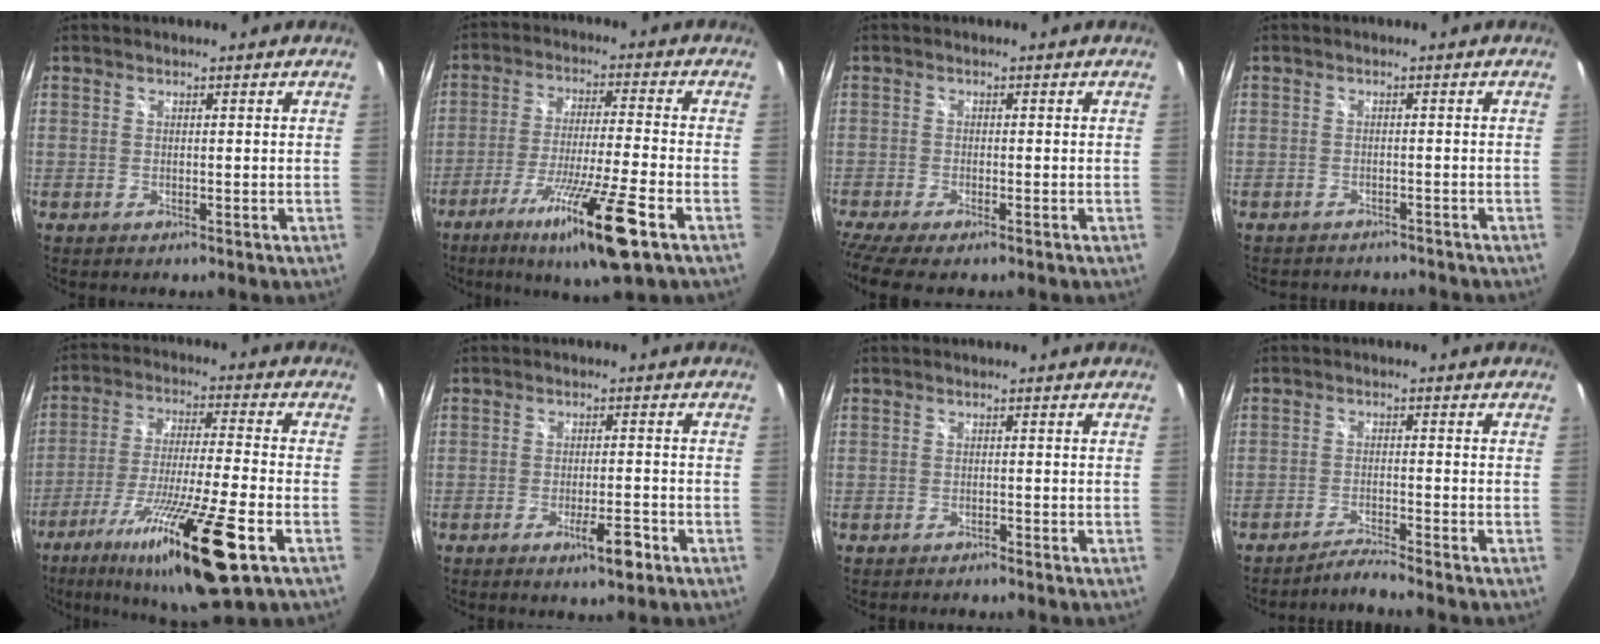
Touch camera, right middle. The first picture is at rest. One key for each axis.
{"total": 15.4, "fx": -8.6, "fy": 0.2, "fz": 12.7, "tx": -0.247, "ty": -0.041, "tz": -0.151}
{"total": 6.1, "fx": -4.9, "fy": 0.7, "fz": 3.6, "tx": -0.086, "ty": -0.034, "tz": -0.089}
{"total": 5.4, "fx": -5.0, "fy": 1.6, "fz": 1.3, "tx": -0.032, "ty": -0.006, "tz": -0.067}
{"total": 20.3, "fx": -11.0, "fy": 1.5, "fz": 17.0, "tx": -0.323, "ty": -0.049, "tz": -0.191}
{"total": 4.7, "fx": -2.7, "fy": 0.9, "fz": 3.8, "tx": -0.068, "ty": -0.008, "tz": -0.040}
{"total": 0.9, "fx": -0.9, "fy": 0.0, "fz": 0.1, "tx": -0.004, "ty": -0.006, "tz": -0.016}
{"total": 3.2, "fx": -3.0, "fy": -1.2, "fz": 0.2, "tx": -0.025, "ty": 0.003, "tz": -0.057}